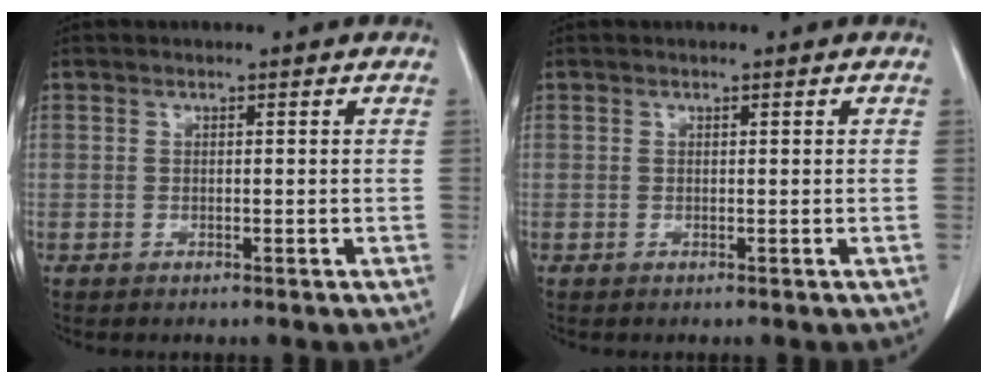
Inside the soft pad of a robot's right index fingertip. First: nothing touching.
{"total": 0.0}